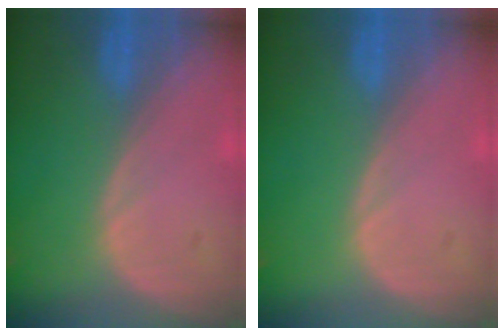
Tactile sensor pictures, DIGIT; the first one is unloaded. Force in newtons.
{"total": 0.0}